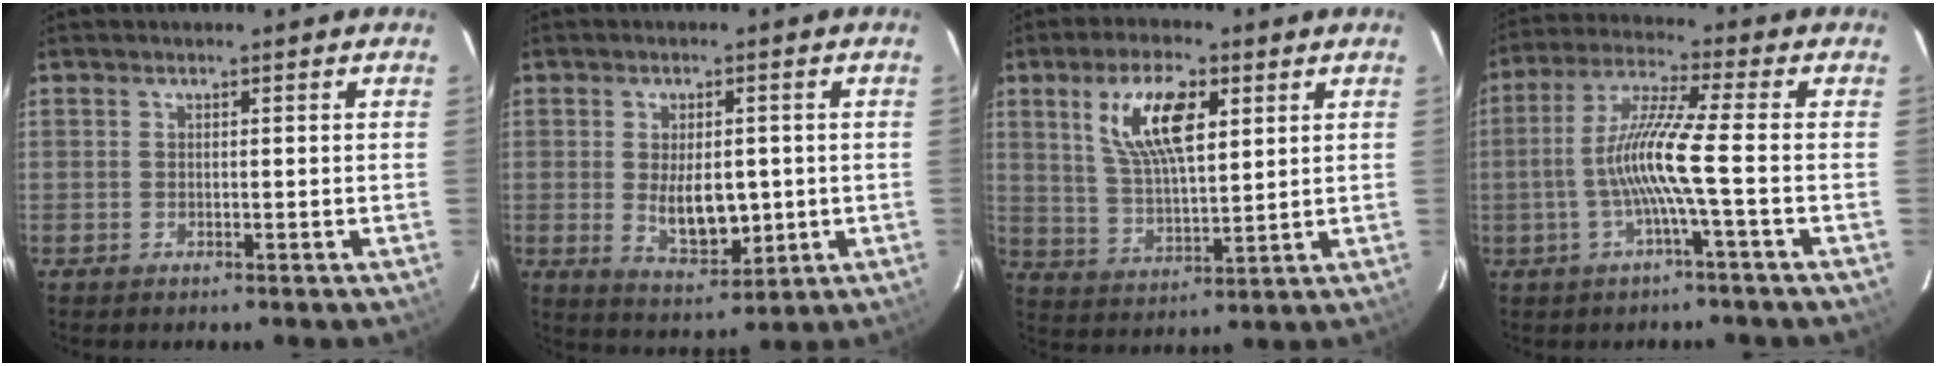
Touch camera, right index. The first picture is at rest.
{"total": 8.6, "force": [-0.5, 4.6, 7.3], "torque": [-0.131, -0.014, 0.007]}
{"total": 12.1, "force": [4.8, 4.7, 10.0], "torque": [-0.190, 0.011, 0.095]}
{"total": 9.8, "force": [-2.2, -0.8, 9.5], "torque": [-0.196, 0.004, -0.042]}